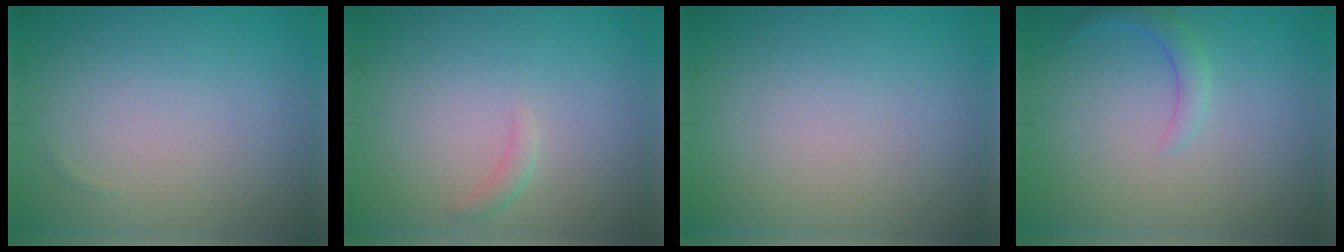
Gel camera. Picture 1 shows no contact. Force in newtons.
{"total": 0.8, "press": 0.8, "slide": 0.1}
{"total": 0.0}
{"total": 1.6, "press": 1.6, "slide": 0.2}